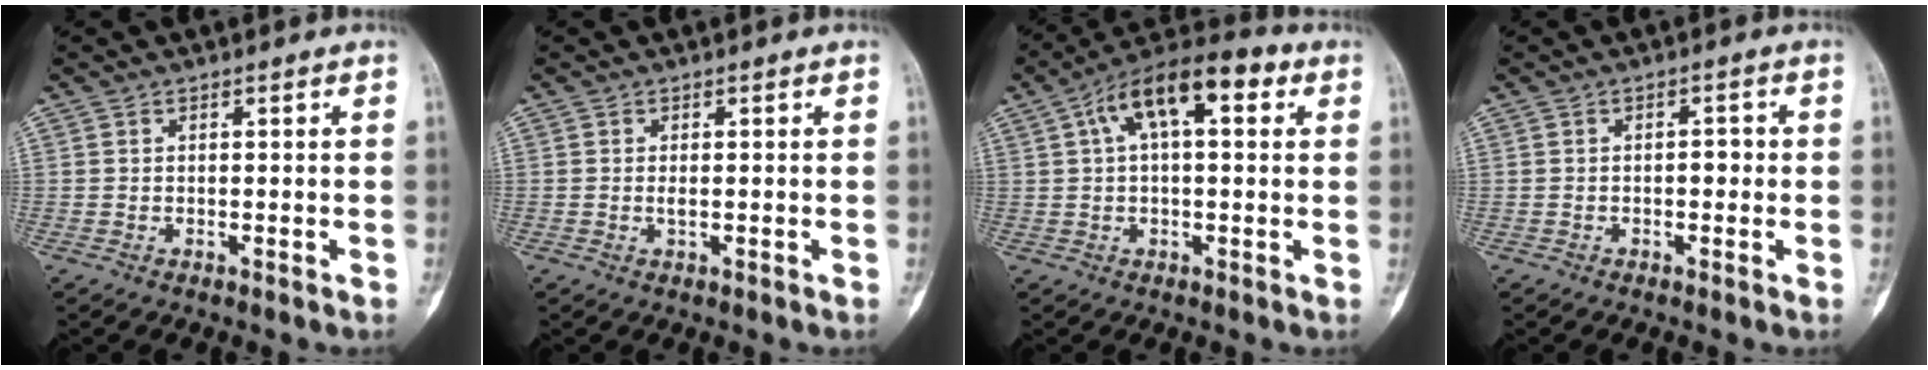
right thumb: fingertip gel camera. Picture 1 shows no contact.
{"total": 0.8, "force": [0.0, 0.4, 0.7], "torque": [-0.016, -0.001, 0.000]}
{"total": 13.2, "force": [4.4, 5.9, 10.9], "torque": [-0.171, 0.038, 0.062]}
{"total": 2.1, "force": [-0.3, 1.4, 1.6], "torque": [-0.008, 0.007, -0.008]}